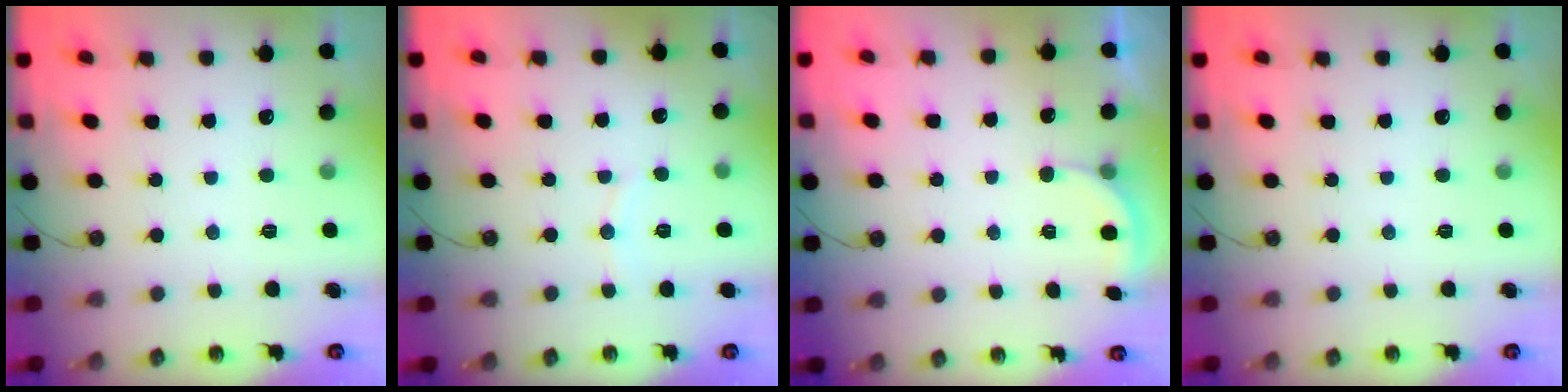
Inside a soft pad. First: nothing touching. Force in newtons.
{"total": 3.4, "press": 3.3, "slide": 0.4}
{"total": 2.6, "press": 2.5, "slide": 0.6}
{"total": 0.0}